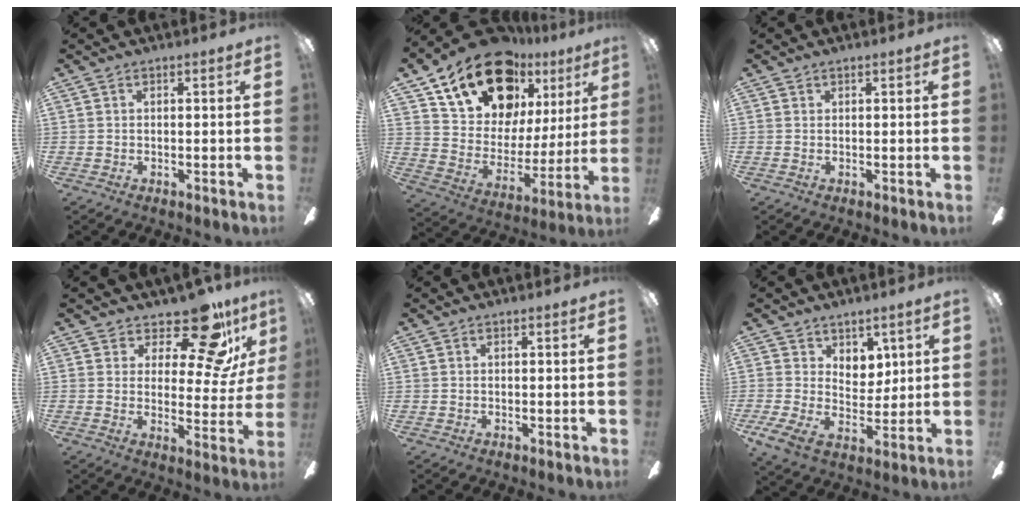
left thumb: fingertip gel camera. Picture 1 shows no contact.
{"total": 20.9, "force": [14.7, 11.3, 9.7], "torque": [-0.180, -0.084, 0.267]}
{"total": 0.0}
{"total": 14.9, "force": [11.0, 4.9, 8.9], "torque": [-0.127, -0.078, 0.184]}
{"total": 0.0}
{"total": 9.4, "force": [3.5, 7.1, 5.2], "torque": [-0.086, -0.016, 0.068]}